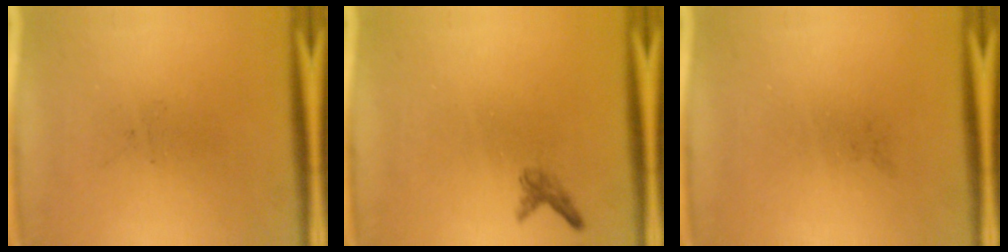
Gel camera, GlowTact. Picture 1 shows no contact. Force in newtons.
{"total": 1.1}
{"total": 0.0}